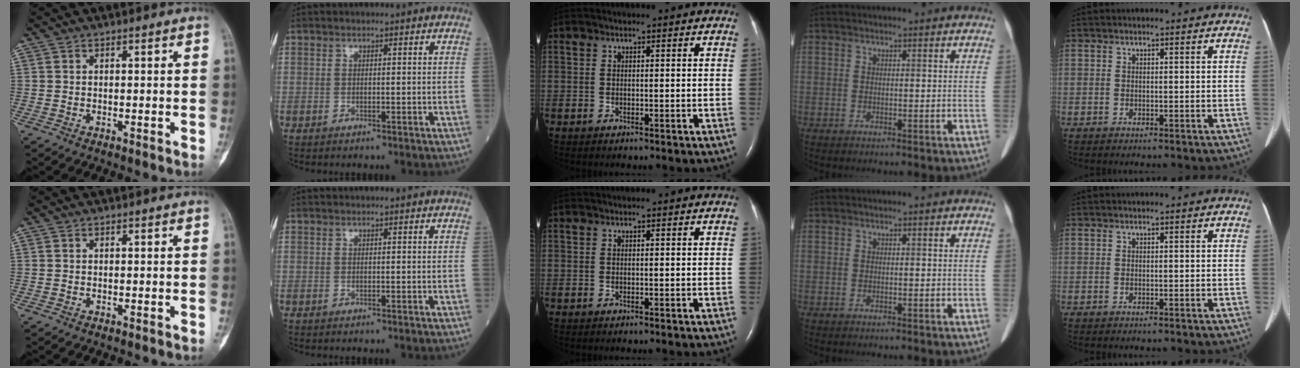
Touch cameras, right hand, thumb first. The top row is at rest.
{}